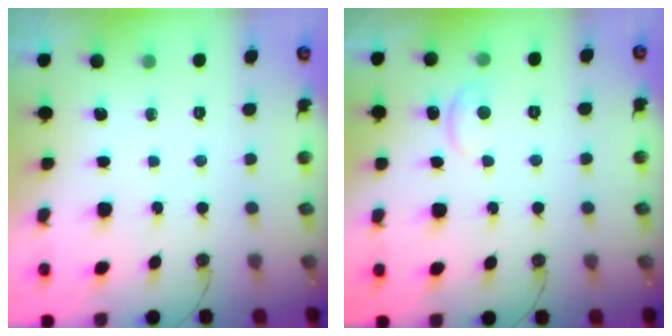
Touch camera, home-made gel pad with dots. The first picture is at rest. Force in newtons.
{"total": 1.9, "press": 1.9, "slide": 0.4}